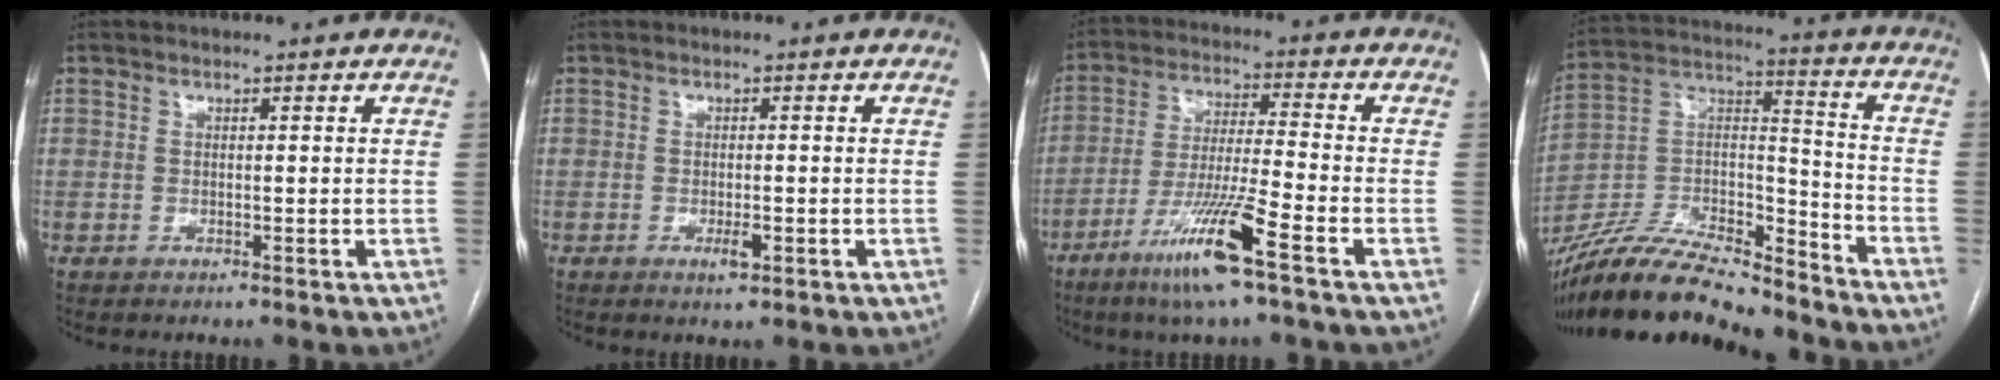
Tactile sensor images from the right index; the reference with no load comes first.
{"total": 2.0, "force": [-0.8, 0.5, 1.8], "torque": [-0.031, -0.003, -0.010]}
{"total": 12.3, "force": [-6.8, -0.6, 10.2], "torque": [-0.202, -0.026, -0.130]}
{"total": 21.1, "force": [-19.0, 3.8, 8.3], "torque": [-0.172, 0.011, -0.339]}